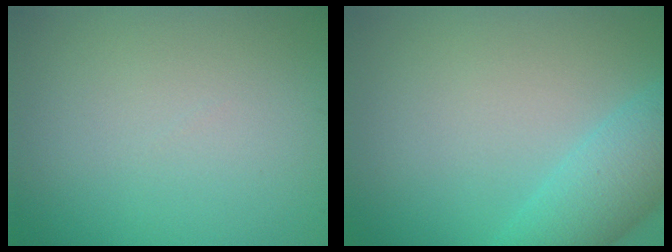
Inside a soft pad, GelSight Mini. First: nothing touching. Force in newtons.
{"total": 4.5, "press": 4.5, "slide": 0.3}